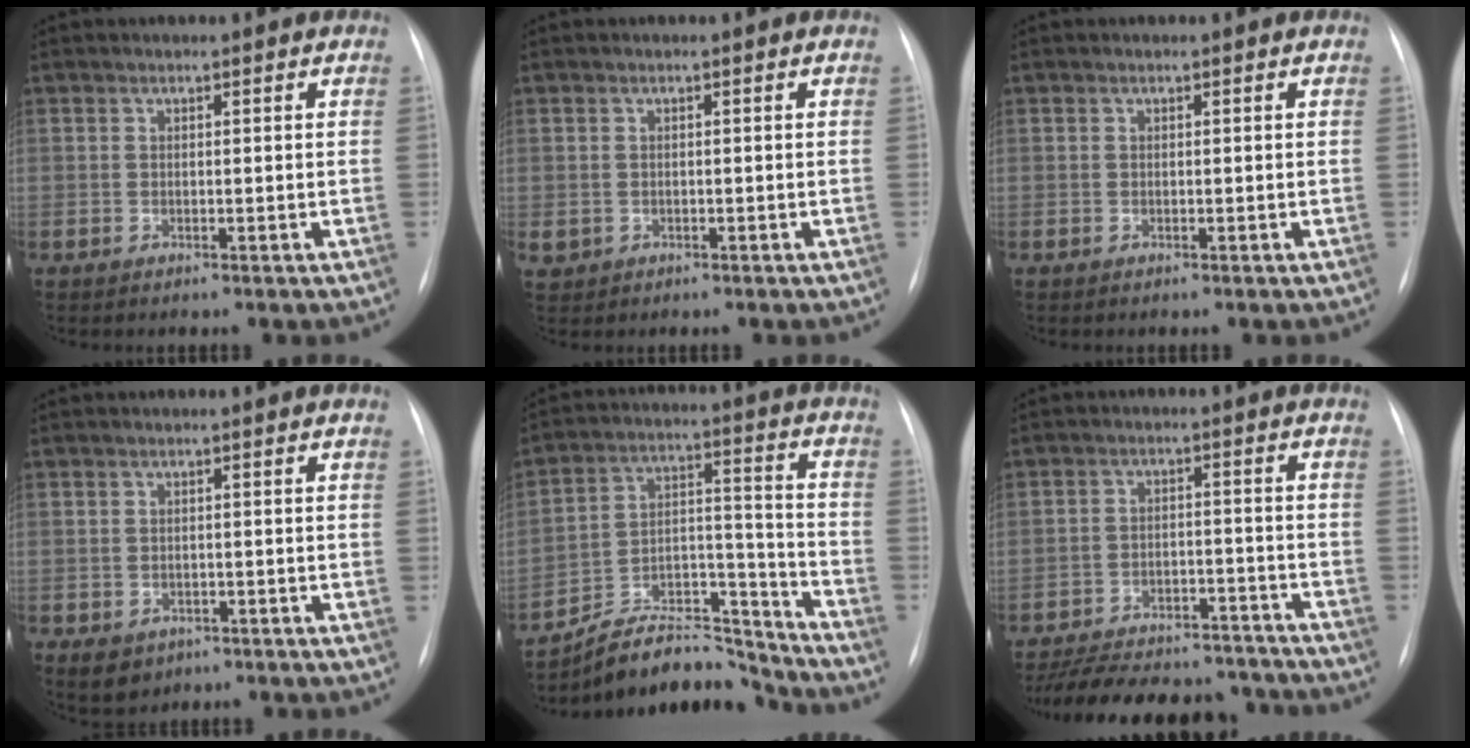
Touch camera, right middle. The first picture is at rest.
{"total": 1.7, "force": [-0.4, 1.6, 0.5], "torque": [-0.009, 0.003, 0.004]}
{"total": 0.0}
{"total": 4.7, "force": [-2.6, 3.7, 1.4], "torque": [-0.016, 0.003, -0.026]}
{"total": 14.9, "force": [-14.1, 3.8, 2.7], "torque": [-0.030, 0.061, -0.231]}
{"total": 20.6, "force": [-18.5, 6.2, 6.7], "torque": [-0.132, 0.003, -0.253]}